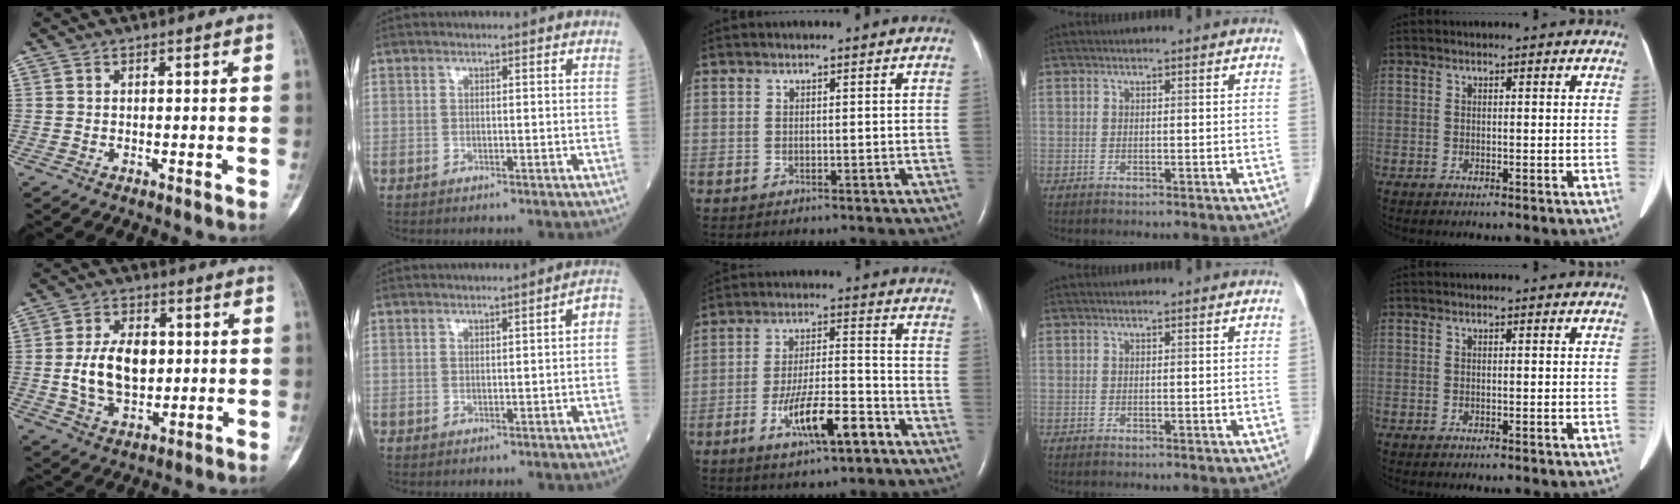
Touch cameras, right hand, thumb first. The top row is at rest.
{"thumb": {"total": 12.1, "force": [0.4, 7.9, 9.1], "torque": [-0.141, 0.003, 0.012]}, "index": {"total": 2.2, "force": [-0.2, 0.5, 2.1], "torque": [-0.022, 0.010, -0.004]}, "middle": {"total": 9.7, "force": [-5.2, 1.8, 8.0], "torque": [-0.142, 0.000, -0.086]}}